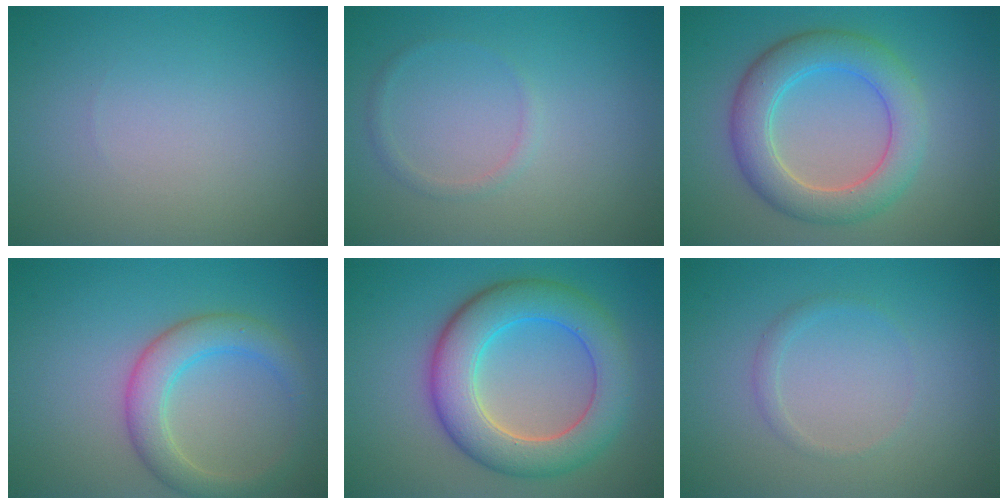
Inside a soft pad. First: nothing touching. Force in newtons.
{"total": 0.9, "press": 0.9, "slide": 0.1}
{"total": 5.8, "press": 5.8, "slide": 0.1}
{"total": 4.2, "press": 4.2, "slide": 0.1}
{"total": 7.8, "press": 7.8, "slide": 0.4}
{"total": 0.9, "press": 0.9, "slide": 0.0}